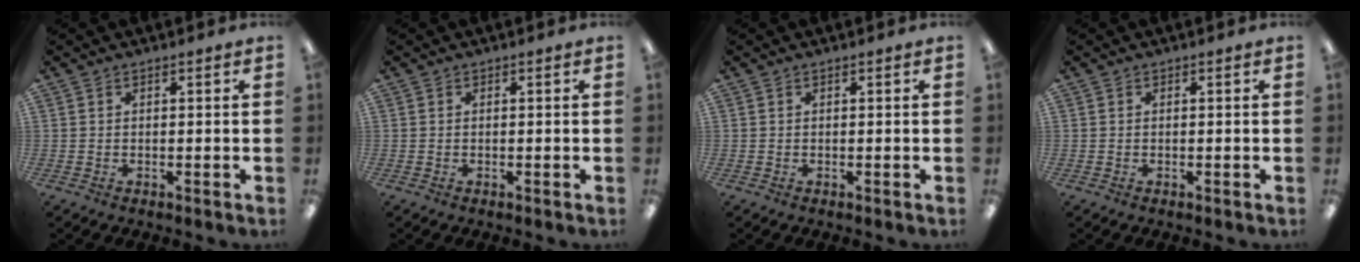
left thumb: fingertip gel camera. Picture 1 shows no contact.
{"total": 0.0}
{"total": 0.0}
{"total": 0.0}